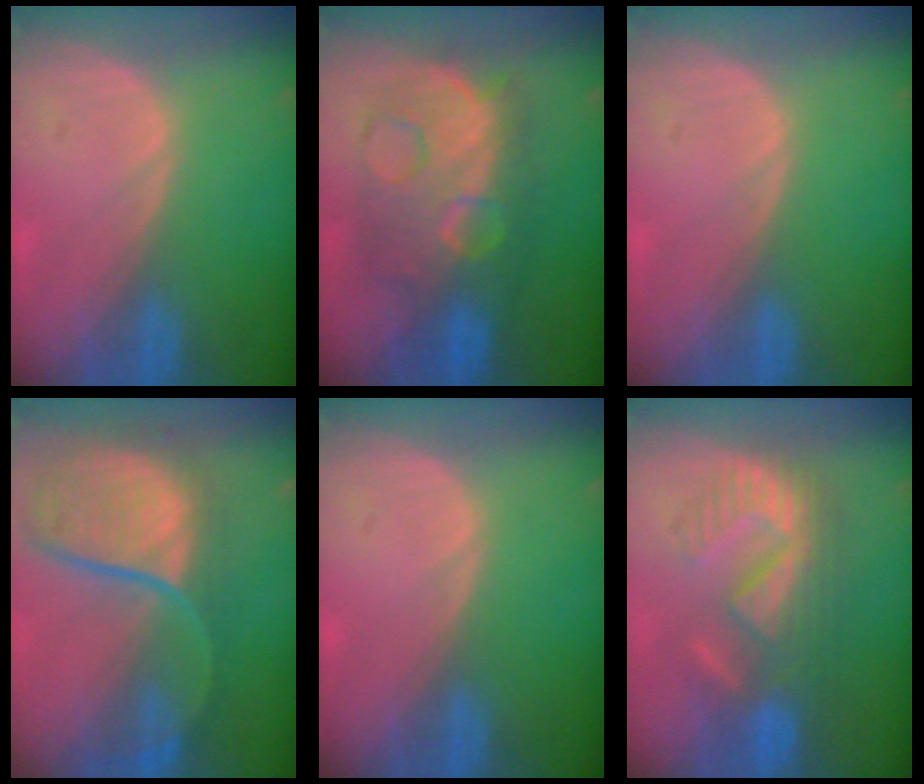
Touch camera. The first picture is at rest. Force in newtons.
{"total": 10.8, "press": 10.8, "slide": 1.0}
{"total": 0.0}
{"total": 11.4, "press": 10.0, "slide": 5.4}
{"total": 0.0}
{"total": 8.9, "press": 8.8, "slide": 1.8}